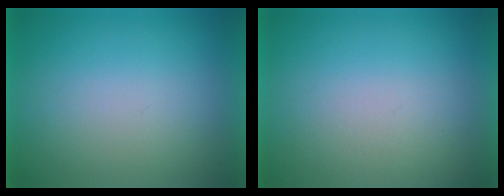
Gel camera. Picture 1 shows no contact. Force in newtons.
{"total": 2.0}